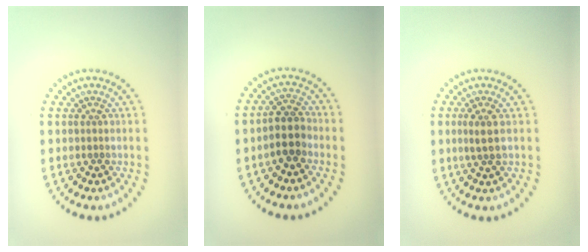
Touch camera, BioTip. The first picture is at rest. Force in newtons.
{"total": 2.8, "press": 2.5, "slide": 1.1}
{"total": 1.6, "press": 1.4, "slide": 0.7}